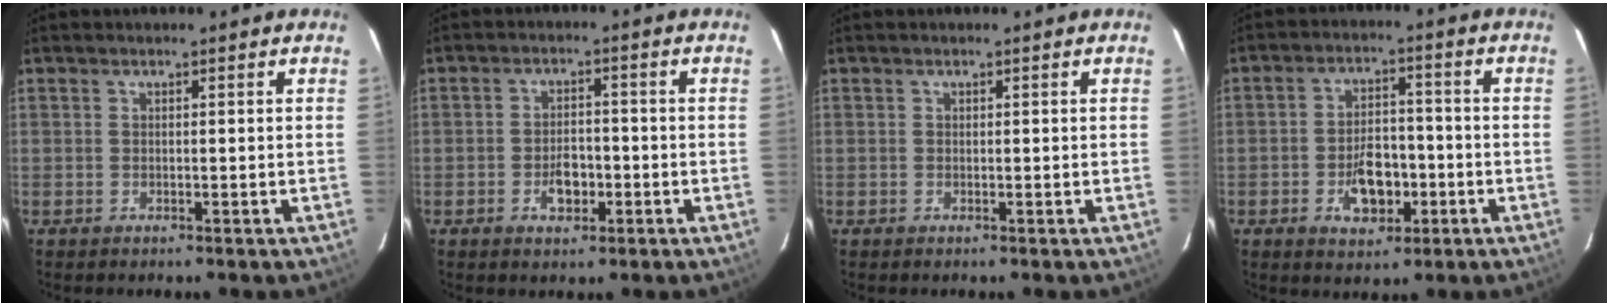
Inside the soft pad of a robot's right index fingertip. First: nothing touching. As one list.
[{"total": 4.6, "force": [-1.9, 2.8, 3.1], "torque": [-0.059, 0.002, -0.026]}, {"total": 0.0}, {"total": 8.2, "force": [-3.0, 4.9, 5.8], "torque": [-0.110, 0.011, -0.038]}]